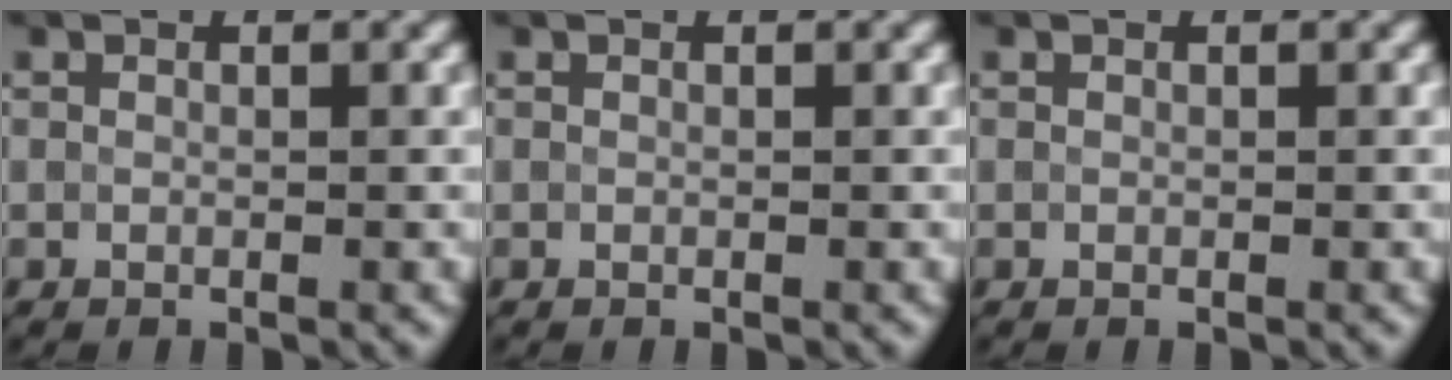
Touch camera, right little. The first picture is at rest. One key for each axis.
{"total": 0.0}
{"total": 0.0}